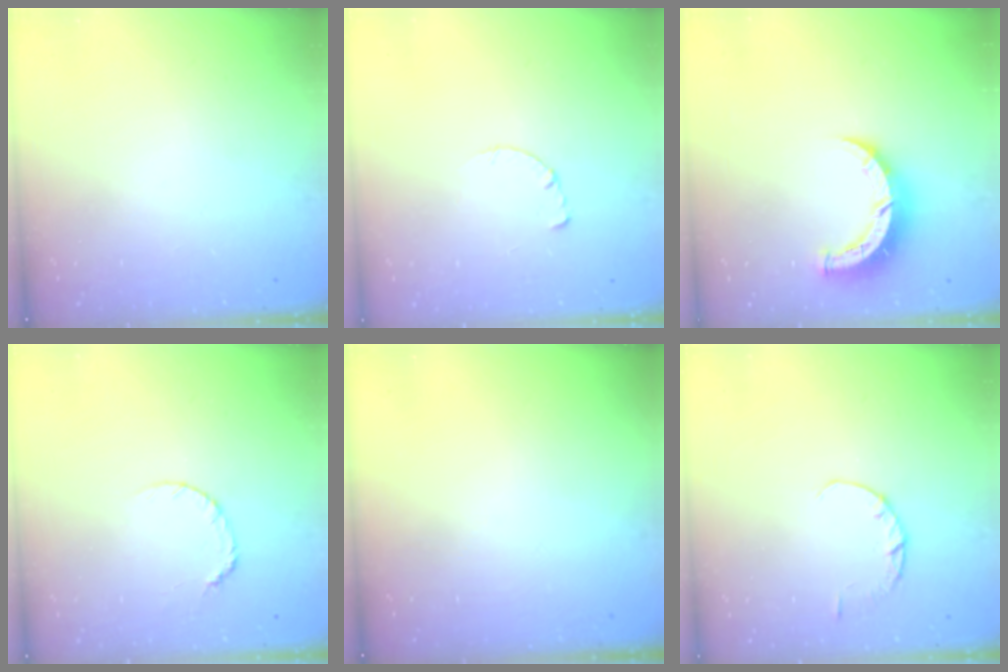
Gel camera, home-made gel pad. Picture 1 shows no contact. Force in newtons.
{"total": 0.7, "press": 0.6, "slide": 0.1}
{"total": 7.5, "press": 7.5, "slide": 0.6}
{"total": 5.3, "press": 5.2, "slide": 0.6}
{"total": 0.0}
{"total": 2.9, "press": 2.8, "slide": 0.4}